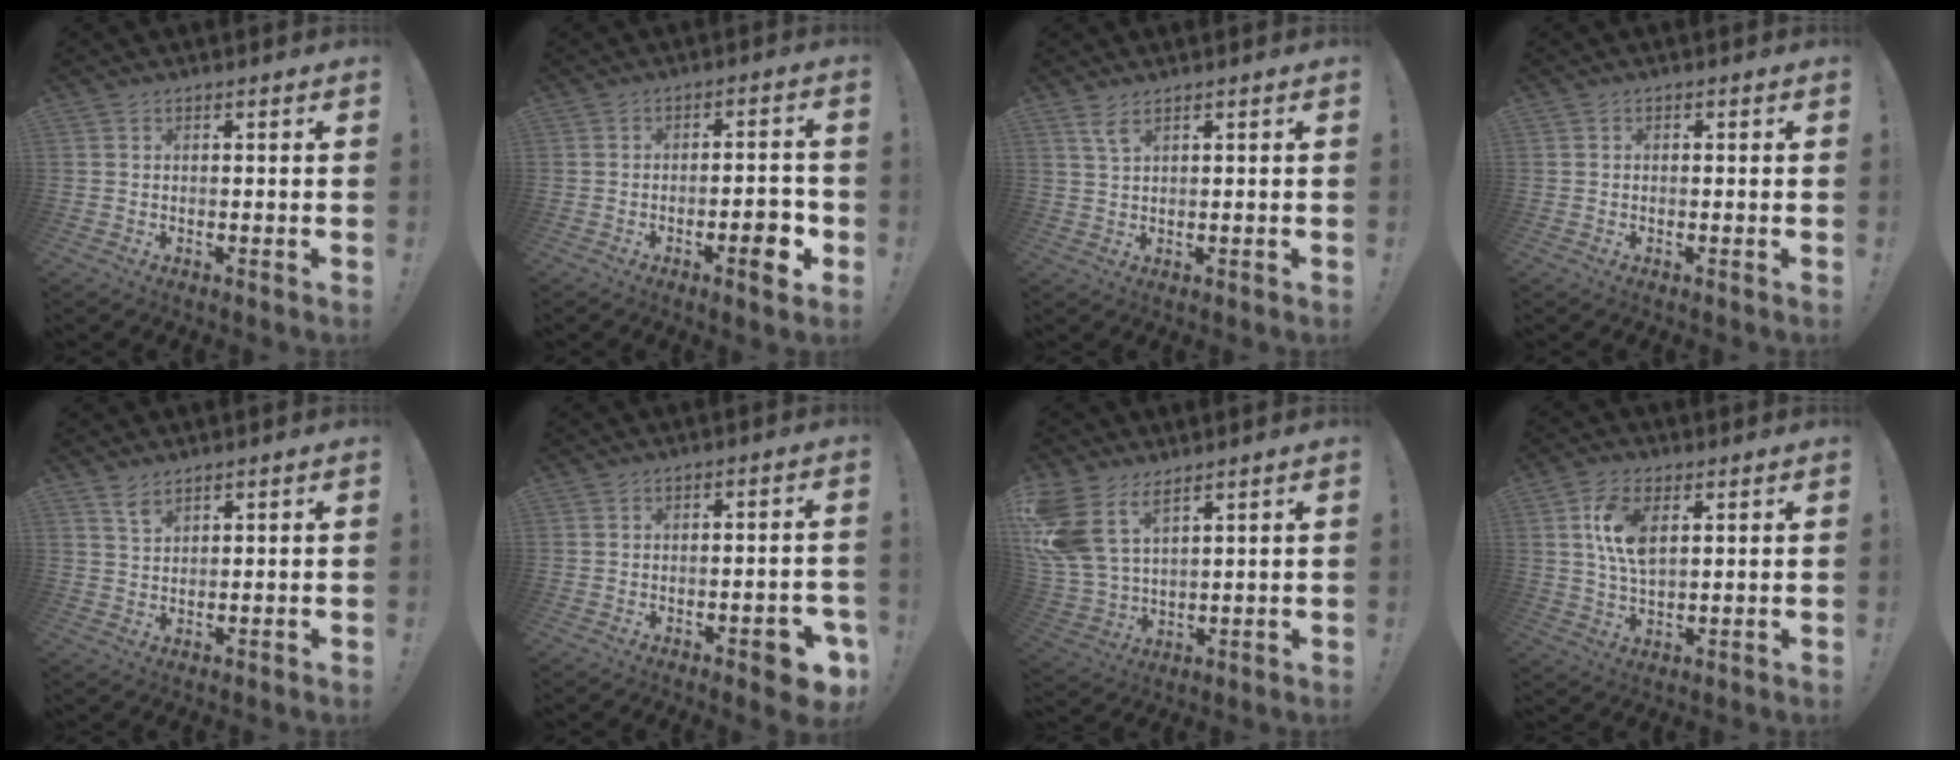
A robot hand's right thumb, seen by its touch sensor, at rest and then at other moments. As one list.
[{"total": 7.3, "force": [-2.7, 2.6, 6.2], "torque": [-0.065, 0.009, -0.044]}, {"total": 3.5, "force": [2.2, 0.6, 2.6], "torque": [-0.047, -0.005, 0.038]}, {"total": 0.5, "force": [-0.4, 0.3, 0.3], "torque": [-0.005, 0.001, -0.007]}, {"total": 3.3, "force": [2.6, 0.9, 1.8], "torque": [-0.024, -0.016, 0.044]}, {"total": 6.4, "force": [-3.3, 1.8, 5.1], "torque": [-0.061, 0.014, -0.048]}, {"total": 11.7, "force": [6.7, 6.8, 6.7], "torque": [-0.149, -0.041, 0.131]}, {"total": 9.7, "force": [3.0, 5.1, 7.7], "torque": [-0.155, -0.003, 0.051]}]